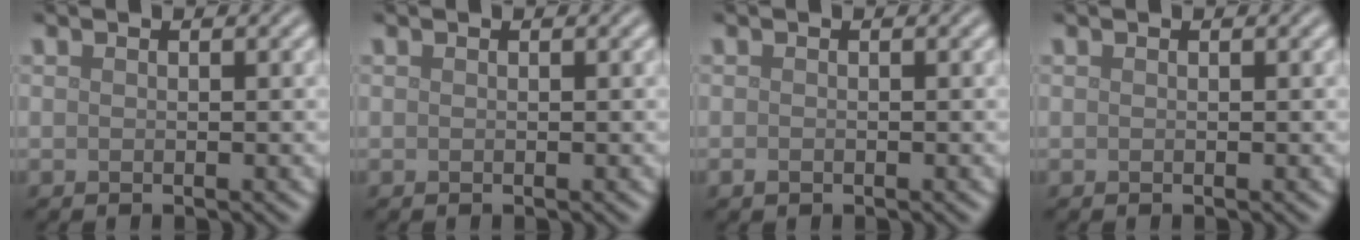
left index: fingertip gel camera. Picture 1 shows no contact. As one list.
[{"total": 0.0}, {"total": 0.5, "force": [-0.3, 0.3, 0.2], "torque": [-0.004, -0.003, -0.006]}, {"total": 0.0}]